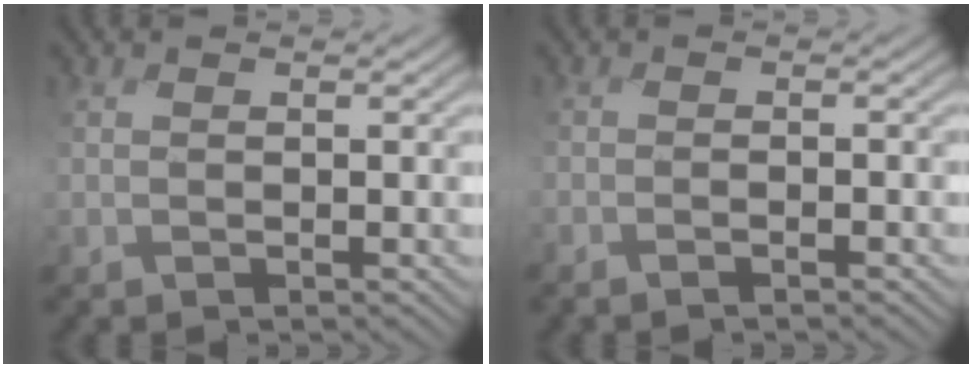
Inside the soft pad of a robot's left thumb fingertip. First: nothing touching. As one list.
[{"total": 1.1, "force": [-1.0, -0.1, 0.1], "torque": [0.000, 0.002, -0.023]}]